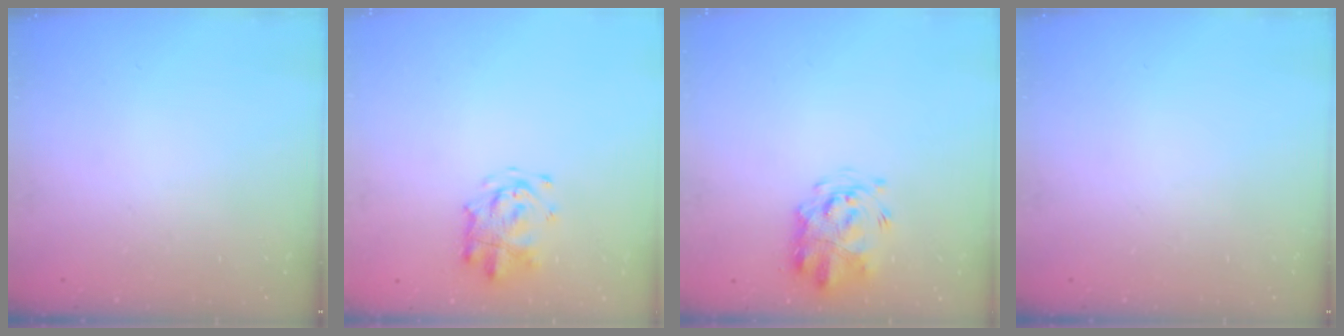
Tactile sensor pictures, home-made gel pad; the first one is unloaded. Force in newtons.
{"total": 4.5, "press": 4.4, "slide": 0.9}
{"total": 3.2, "press": 3.0, "slide": 1.0}
{"total": 0.0}